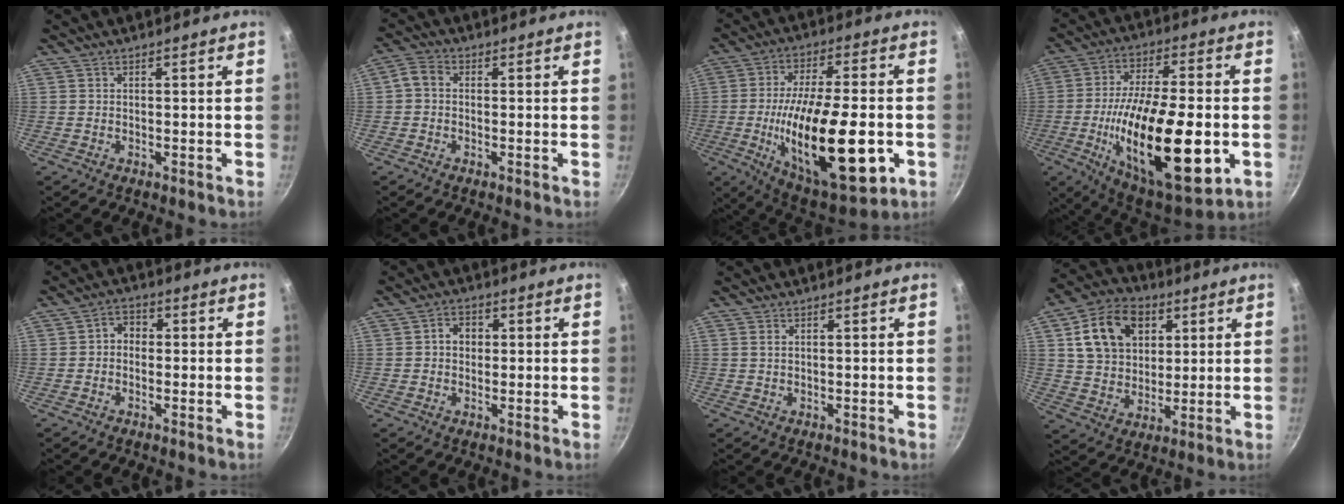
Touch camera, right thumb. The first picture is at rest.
{"total": 3.0, "force": [-0.5, 2.2, 1.9], "torque": [-0.043, 0.015, -0.021]}
{"total": 26.4, "force": [-5.8, 9.7, 23.8], "torque": [-0.380, 0.005, -0.085]}
{"total": 27.2, "force": [-5.8, 10.2, 24.6], "torque": [-0.403, 0.004, -0.089]}
{"total": 3.5, "force": [-0.3, 2.9, 1.9], "torque": [-0.012, 0.011, -0.014]}
{"total": 3.9, "force": [0.4, 3.3, 2.2], "torque": [-0.015, 0.007, 0.001]}
{"total": 0.9, "force": [0.4, 0.5, 0.7], "torque": [-0.013, 0.002, 0.007]}
{"total": 15.5, "force": [5.2, 11.5, 9.0], "torque": [-0.137, -0.002, 0.086]}